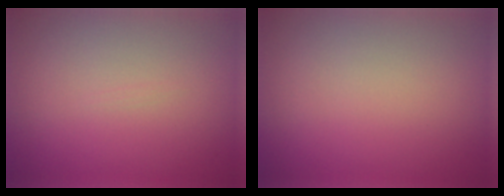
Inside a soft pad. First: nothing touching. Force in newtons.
{"total": 0.0}